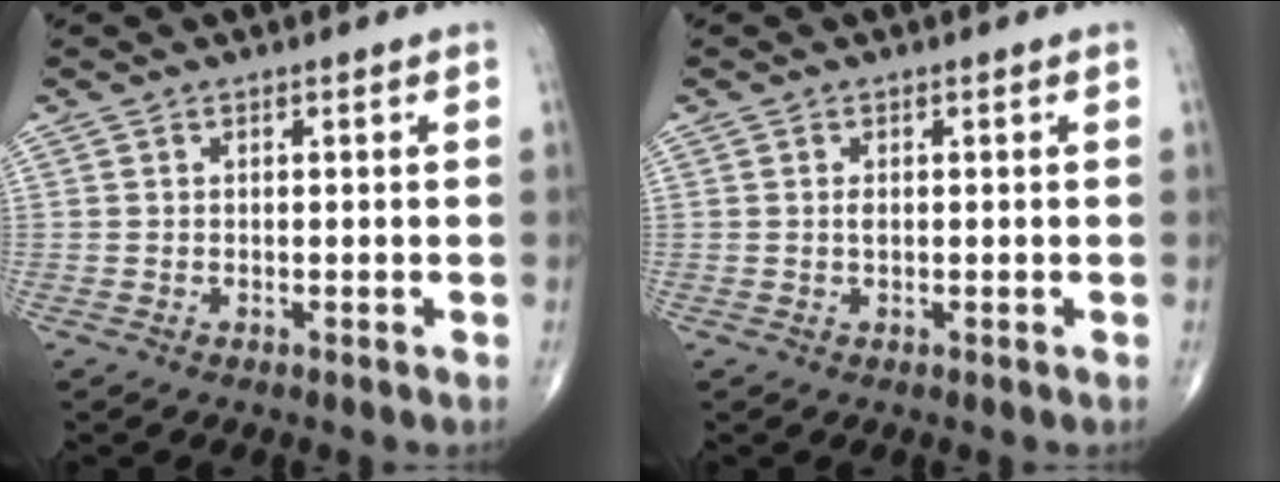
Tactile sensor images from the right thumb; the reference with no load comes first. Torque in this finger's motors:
{"motor_torque": [0.65, 0.53, 0.35, 0.06, -0.07]}